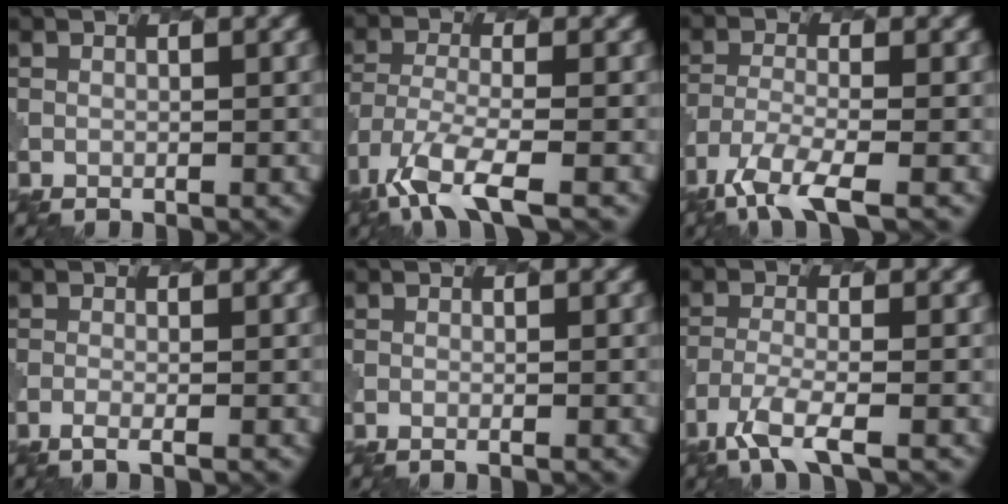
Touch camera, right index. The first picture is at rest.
{"total": 6.4, "force": [-4.0, 2.1, 4.6], "torque": [-0.098, -0.013, -0.084]}
{"total": 5.7, "force": [-3.9, 1.4, 3.9], "torque": [-0.082, -0.012, -0.079]}
{"total": 1.7, "force": [-0.9, 0.4, 1.3], "torque": [-0.020, -0.003, -0.028]}
{"total": 0.8, "force": [-0.4, 0.2, 0.7], "torque": [-0.005, -0.001, -0.010]}
{"total": 4.3, "force": [-2.9, 0.9, 3.0], "torque": [-0.067, -0.011, -0.063]}